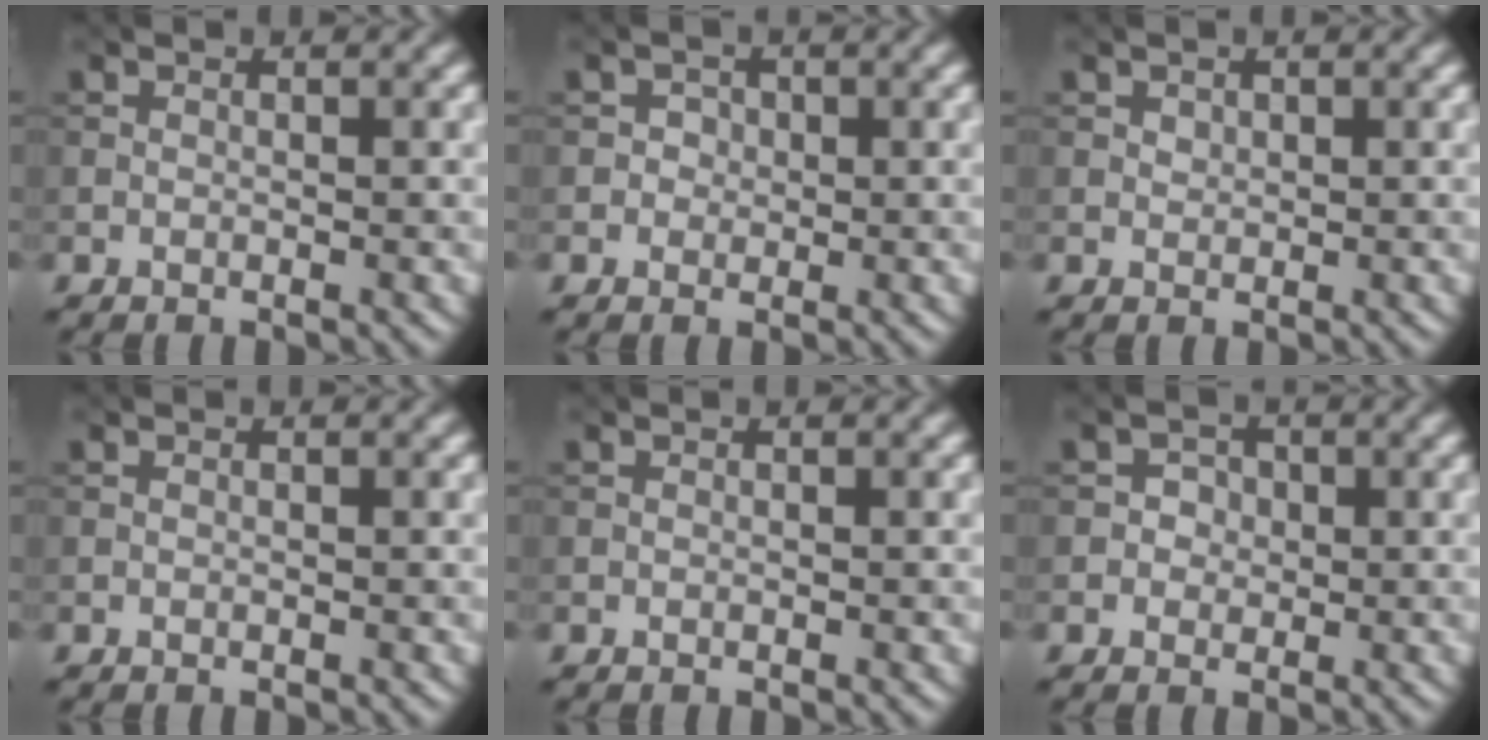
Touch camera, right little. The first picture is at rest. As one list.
[{"total": 1.3, "force": [0.1, 1.2, 0.4], "torque": [0.006, 0.001, 0.000]}, {"total": 0.7, "force": [0.4, 0.5, 0.2], "torque": [-0.003, -0.003, 0.009]}, {"total": 0.0}, {"total": 0.0}, {"total": 1.7, "force": [0.1, 1.6, 0.5], "torque": [0.007, 0.003, -0.006]}]